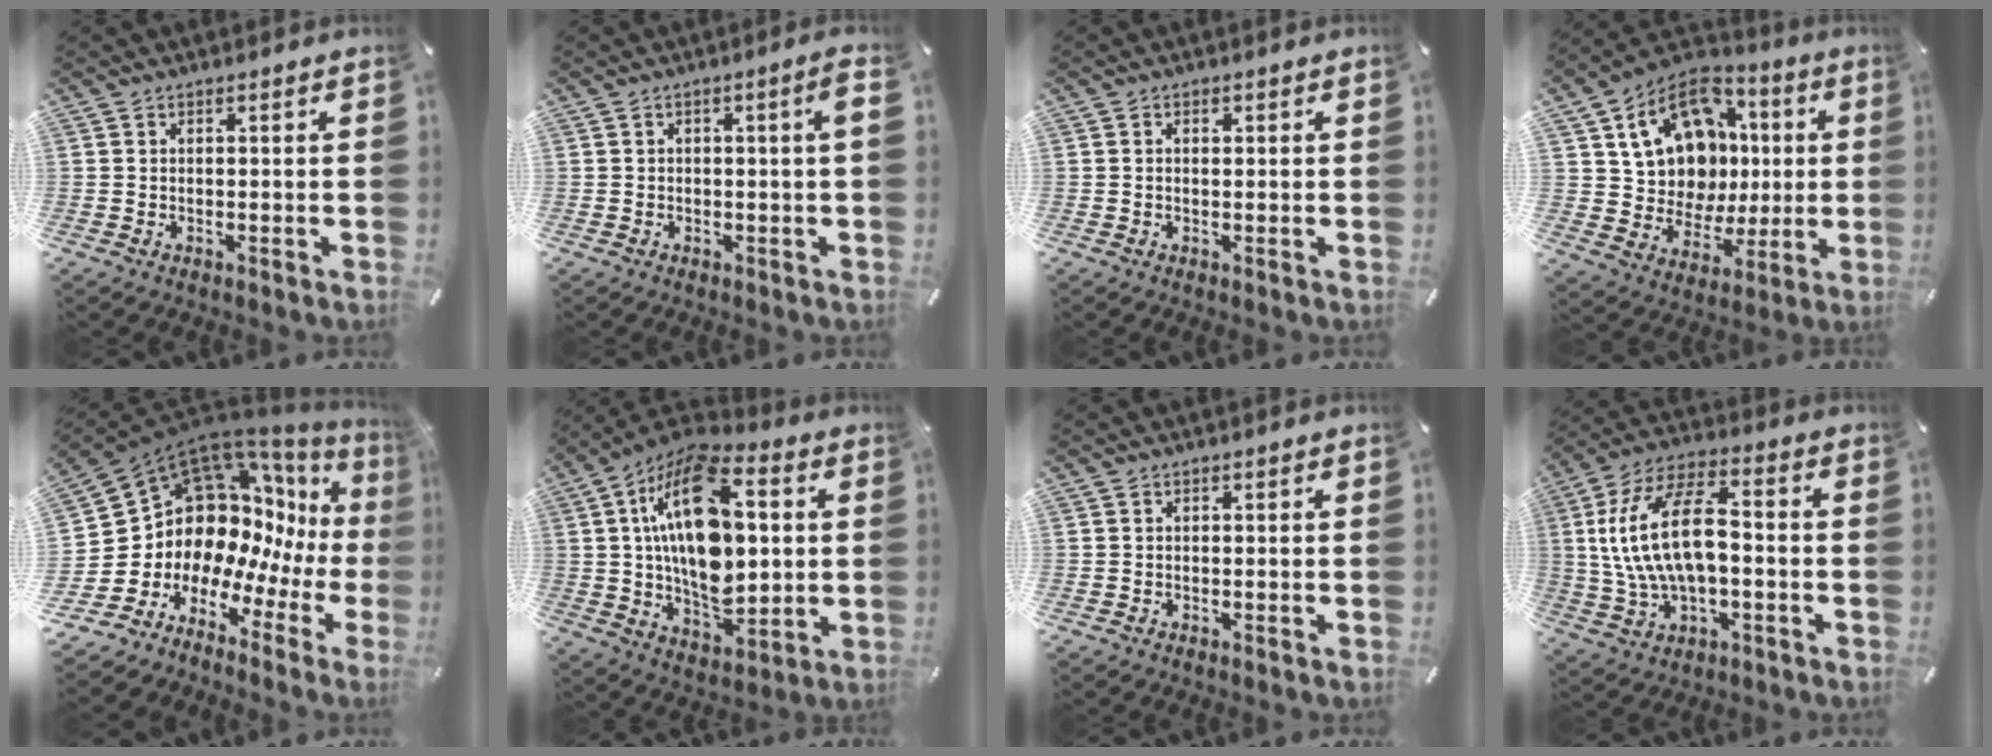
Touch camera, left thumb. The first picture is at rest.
{"total": 3.2, "force": [0.1, 0.5, 3.2], "torque": [-0.048, -0.001, -0.001]}
{"total": 0.9, "force": [-0.1, 0.5, 0.7], "torque": [-0.015, 0.000, -0.002]}
{"total": 18.2, "force": [5.1, 15.1, 8.7], "torque": [-0.156, -0.021, 0.109]}
{"total": 13.0, "force": [3.8, 11.1, 5.6], "torque": [-0.121, -0.092, 0.092]}
{"total": 22.4, "force": [4.2, 13.2, 17.6], "torque": [-0.341, -0.010, 0.061]}
{"total": 0.0}
{"total": 17.0, "force": [0.2, 9.5, 14.1], "torque": [-0.289, 0.016, 0.003]}